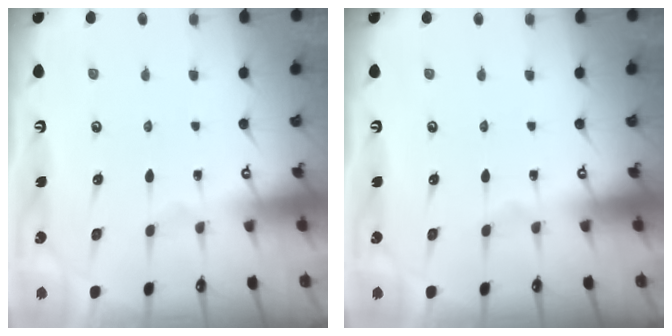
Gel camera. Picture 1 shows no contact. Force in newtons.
{"total": 0.0}